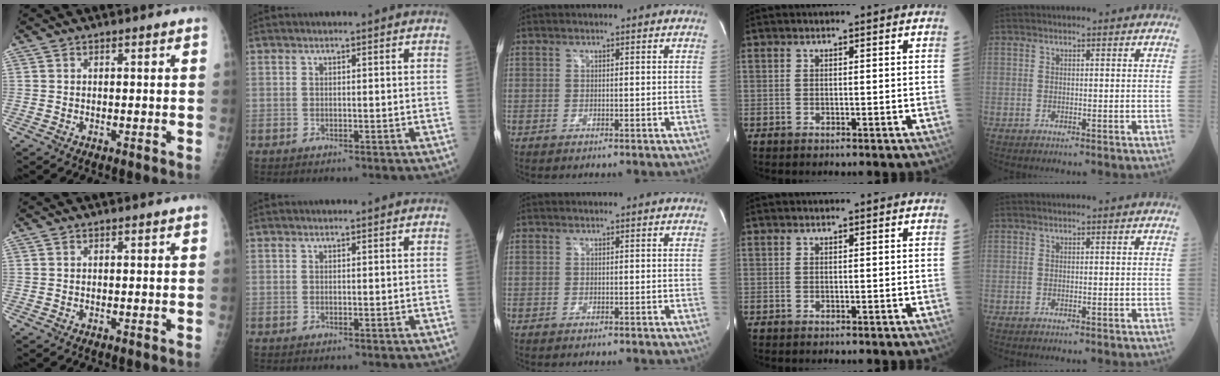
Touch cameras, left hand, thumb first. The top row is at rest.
{}